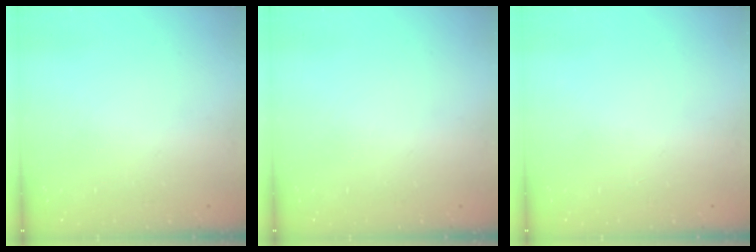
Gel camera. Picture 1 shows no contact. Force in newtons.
{"total": 0.0}
{"total": 0.0}